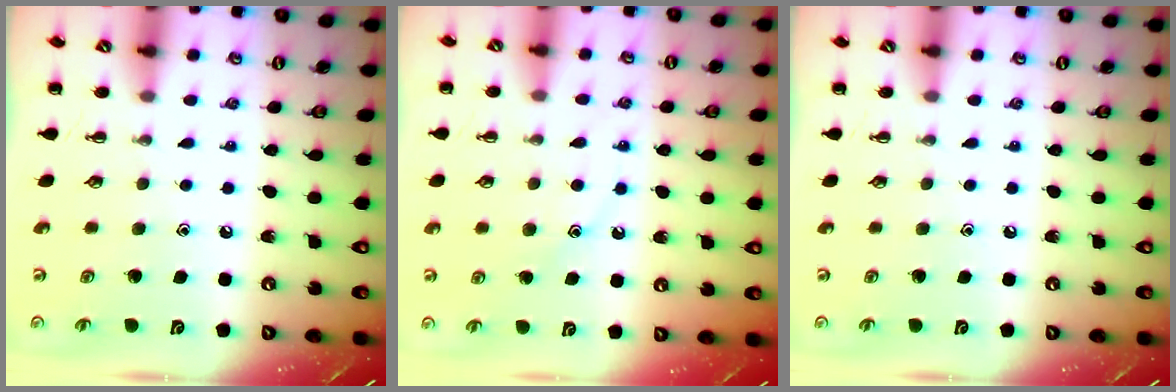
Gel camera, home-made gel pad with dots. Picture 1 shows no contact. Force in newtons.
{"total": 9.9, "press": 9.8, "slide": 1.1}
{"total": 0.0}